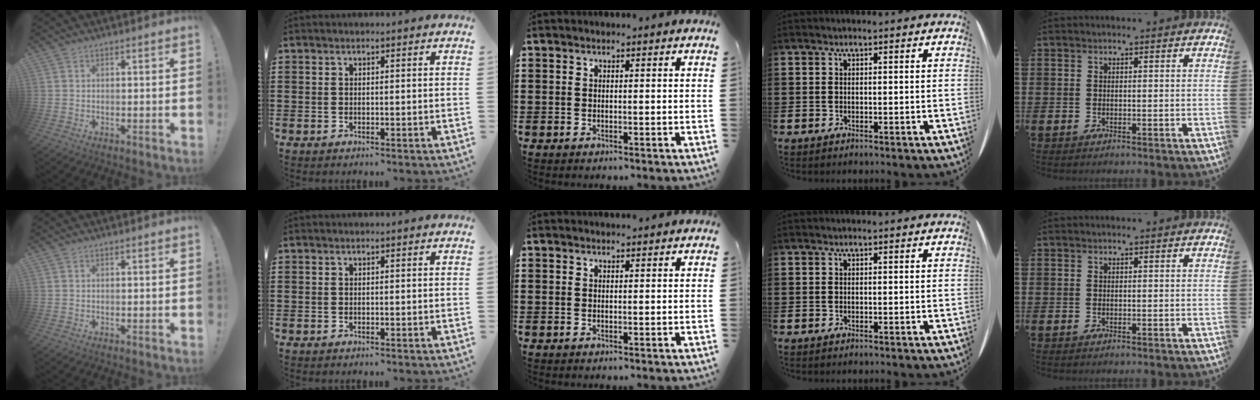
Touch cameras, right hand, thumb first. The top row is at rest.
{}